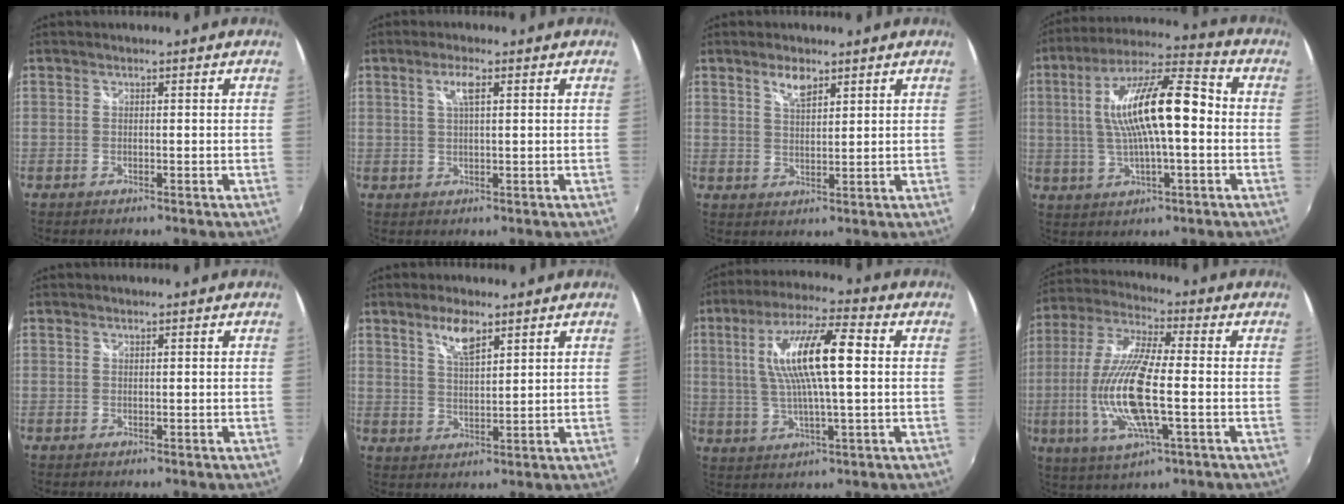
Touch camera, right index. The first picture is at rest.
{"total": 3.0, "force": [1.2, 0.6, 2.7], "torque": [-0.050, 0.004, 0.020]}
{"total": 3.9, "force": [2.6, 1.5, 2.4], "torque": [-0.041, 0.003, 0.047]}
{"total": 16.0, "force": [0.5, 3.9, 15.6], "torque": [-0.282, 0.020, 0.005]}
{"total": 0.0}
{"total": 5.4, "force": [3.5, 1.6, 3.7], "torque": [-0.068, 0.000, 0.067]}
{"total": 13.9, "force": [2.2, 2.4, 13.5], "torque": [-0.251, 0.012, 0.040]}
{"total": 16.8, "force": [-2.8, 4.0, 16.1], "torque": [-0.327, -0.014, -0.052]}